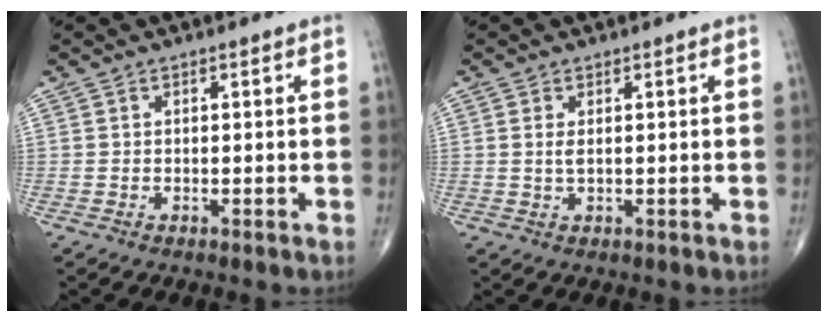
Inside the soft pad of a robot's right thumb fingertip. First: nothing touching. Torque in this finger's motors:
{"motor_torque": [-0.06, 0.06, -0.15, 0.25, -0.06]}